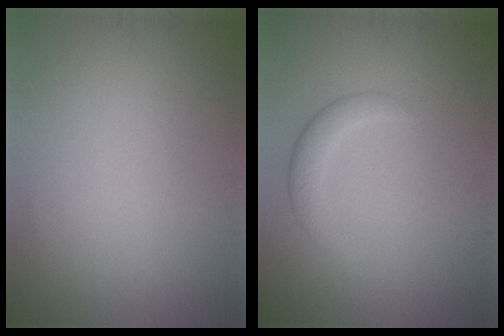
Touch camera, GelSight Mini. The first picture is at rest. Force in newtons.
{"total": 2.3, "press": 2.3, "slide": 0.1}